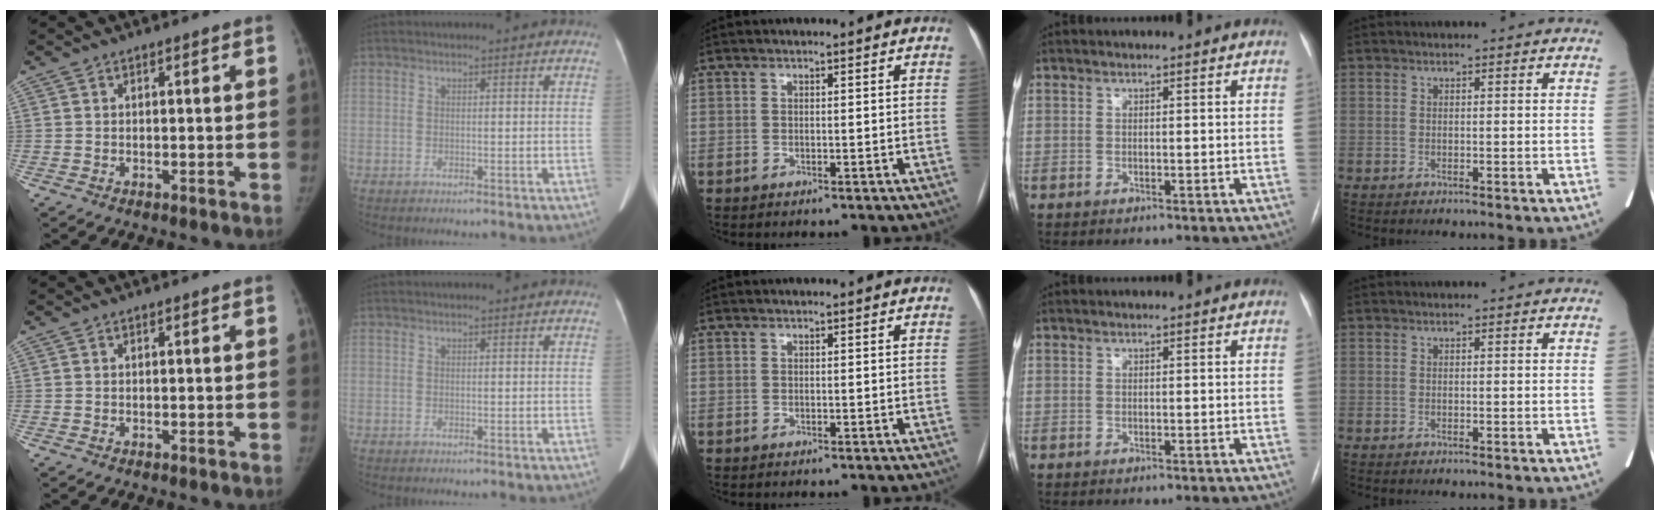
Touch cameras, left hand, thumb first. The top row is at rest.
{}